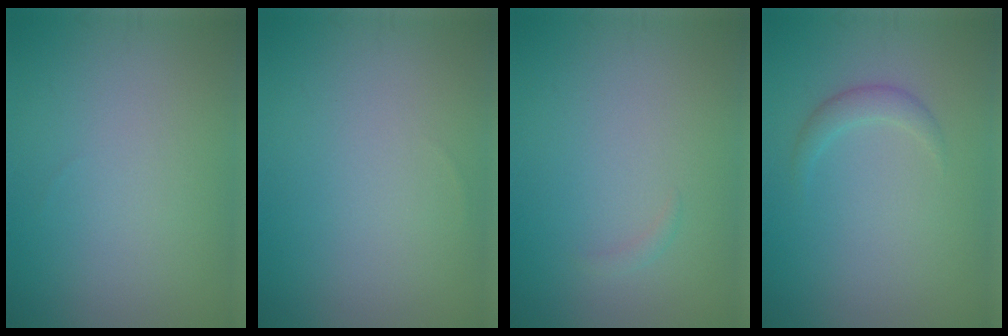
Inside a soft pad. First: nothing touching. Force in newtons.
{"total": 0.0}
{"total": 0.6, "press": 0.6, "slide": 0.1}
{"total": 1.4, "press": 1.4, "slide": 0.1}